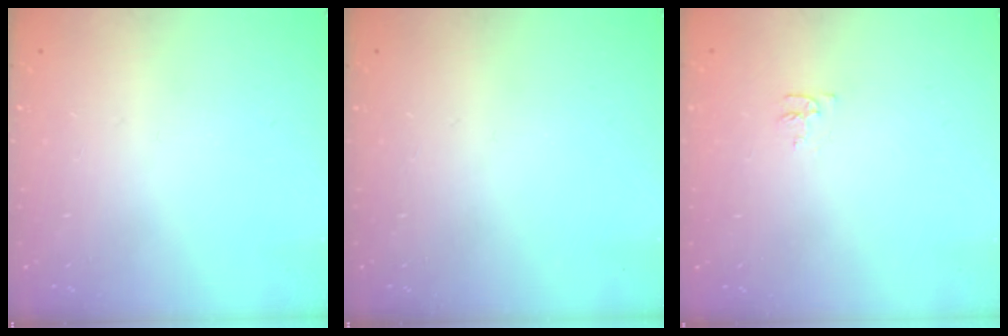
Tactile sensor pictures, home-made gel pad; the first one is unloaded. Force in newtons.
{"total": 0.0}
{"total": 4.0, "press": 3.9, "slide": 0.4}